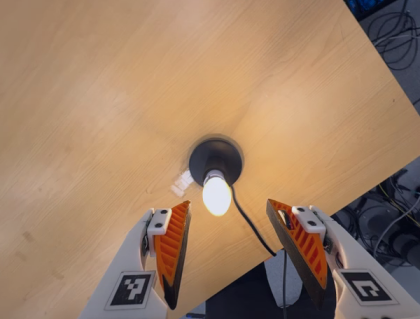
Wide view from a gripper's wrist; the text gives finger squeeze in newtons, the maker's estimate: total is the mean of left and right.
{"total": 0.0}